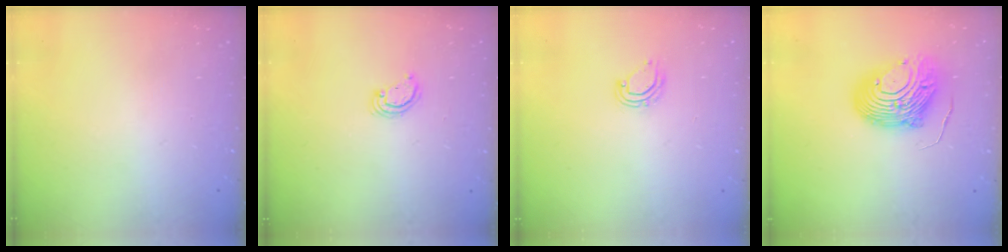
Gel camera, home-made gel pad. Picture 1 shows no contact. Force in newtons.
{"total": 2.6, "press": 2.6, "slide": 0.3}
{"total": 6.5, "press": 6.5, "slide": 1.1}
{"total": 13.5, "press": 13.4, "slide": 1.4}